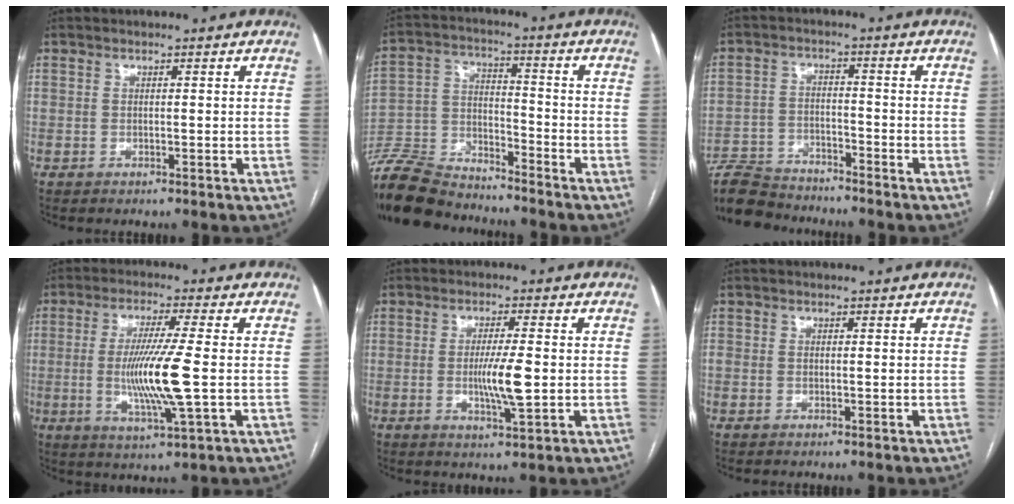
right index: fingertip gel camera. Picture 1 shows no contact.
{"total": 13.3, "force": [-12.6, 3.4, 3.0], "torque": [-0.063, 0.009, -0.236]}
{"total": 9.3, "force": [-8.9, 2.2, 1.7], "torque": [-0.035, -0.004, -0.160]}
{"total": 10.8, "force": [-1.0, -0.4, 10.7], "torque": [-0.214, -0.016, -0.022]}
{"total": 6.2, "force": [-0.6, 0.4, 6.2], "torque": [-0.114, -0.012, -0.012]}
{"total": 1.3, "force": [-0.2, 0.8, 1.0], "torque": [-0.039, 0.010, 0.001]}